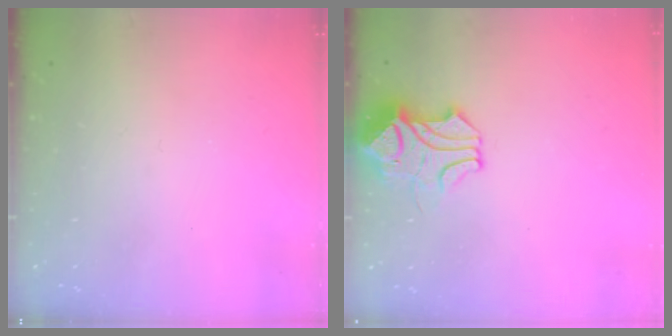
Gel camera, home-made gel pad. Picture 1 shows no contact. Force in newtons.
{"total": 7.0, "press": 6.9, "slide": 1.3}